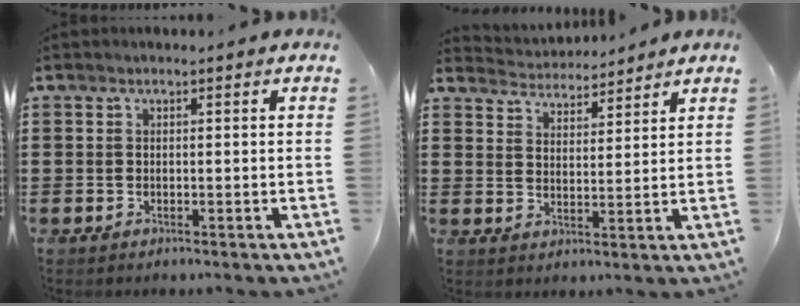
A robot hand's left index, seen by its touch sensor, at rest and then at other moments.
{"total": 3.8, "force": [3.8, 0.3, -0.2], "torque": [-0.014, -0.018, 0.065]}